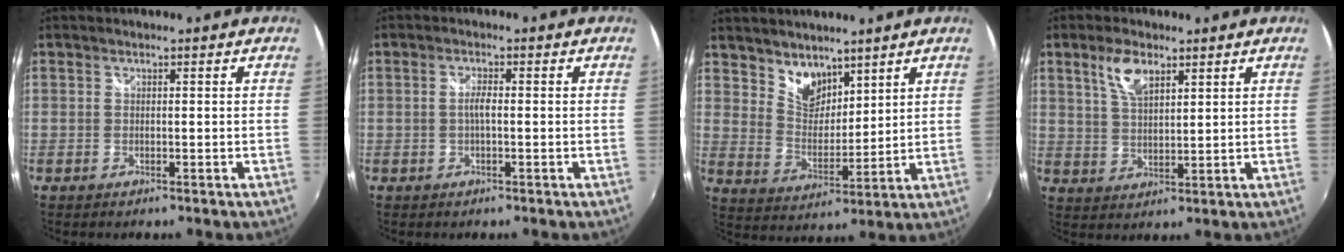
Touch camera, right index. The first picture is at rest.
{"total": 2.0, "force": [-0.3, 0.4, 2.0], "torque": [-0.038, 0.002, -0.007]}
{"total": 7.7, "force": [5.8, 4.3, 2.7], "torque": [-0.034, 0.001, 0.111]}
{"total": 6.3, "force": [3.6, 2.8, 4.4], "torque": [-0.083, 0.008, 0.070]}